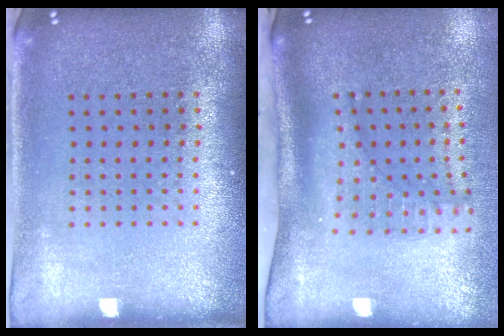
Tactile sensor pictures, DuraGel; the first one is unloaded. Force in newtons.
{"total": 2.2, "press": 1.5, "slide": 1.6}